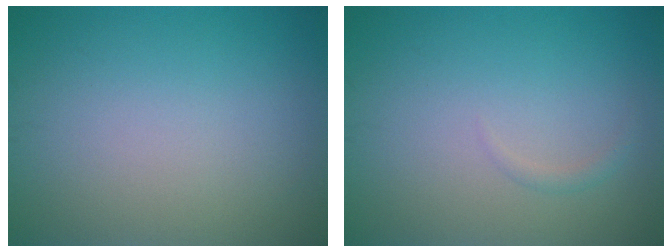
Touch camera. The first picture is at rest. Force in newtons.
{"total": 0.7, "press": 0.7, "slide": 0.1}